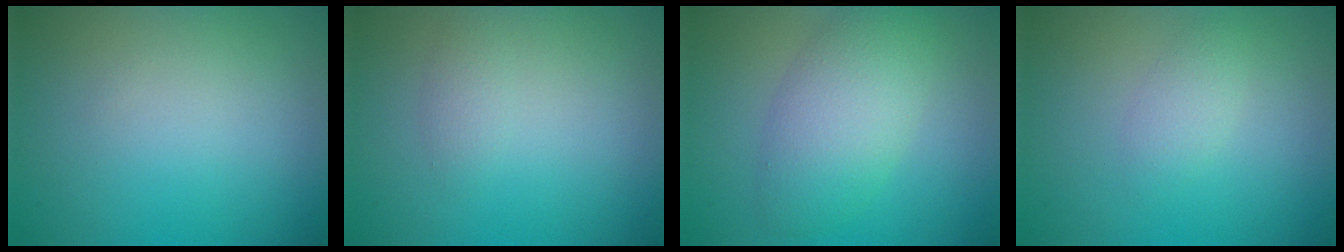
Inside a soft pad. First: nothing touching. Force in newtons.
{"total": 1.1, "press": 1.1, "slide": 0.0}
{"total": 3.8, "press": 3.8, "slide": 0.3}
{"total": 1.5, "press": 1.5, "slide": 0.1}